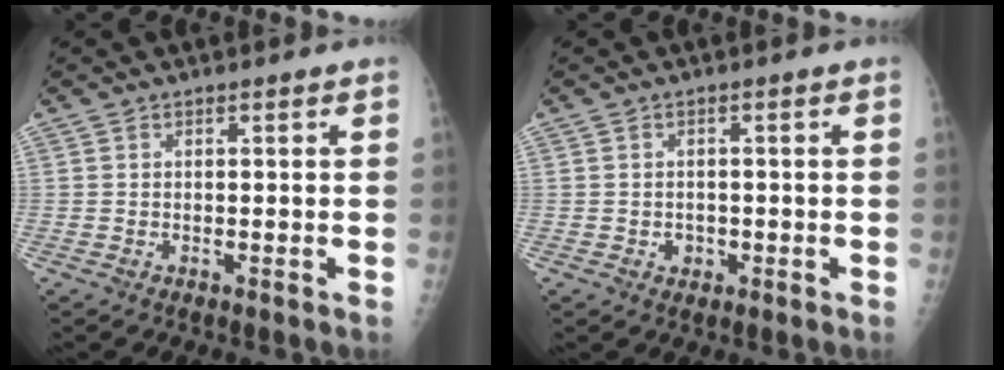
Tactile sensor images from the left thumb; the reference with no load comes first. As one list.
[{"total": 2.0, "force": [-0.6, 1.7, 0.7], "torque": [-0.001, 0.004, -0.005]}]